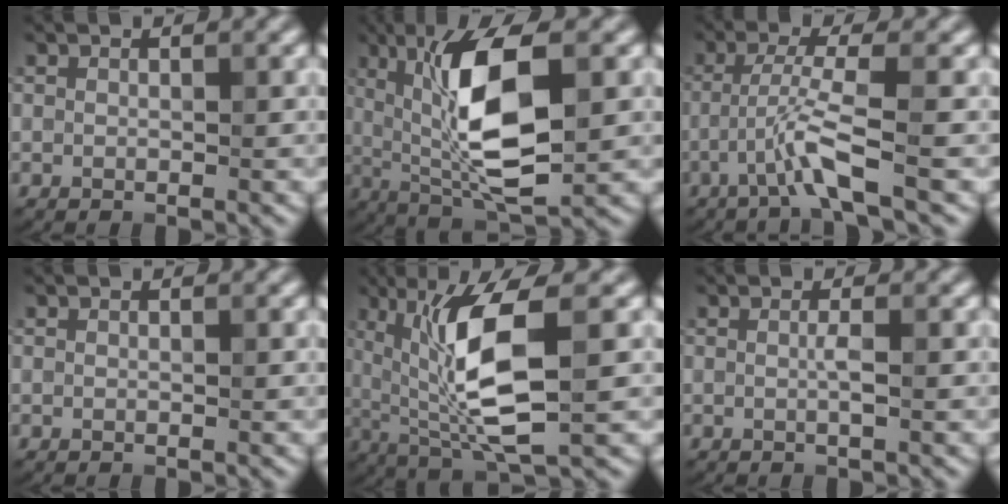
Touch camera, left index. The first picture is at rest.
{"total": 10.0, "force": [1.5, 3.3, 9.3], "torque": [-0.158, -0.004, 0.028]}
{"total": 3.6, "force": [-1.7, -0.2, 3.2], "torque": [-0.069, 0.009, -0.042]}
{"total": 0.0}
{"total": 9.0, "force": [1.3, 2.5, 8.5], "torque": [-0.158, -0.009, 0.028]}
{"total": 0.9, "force": [0.0, 0.0, 0.9], "torque": [-0.020, -0.002, -0.002]}